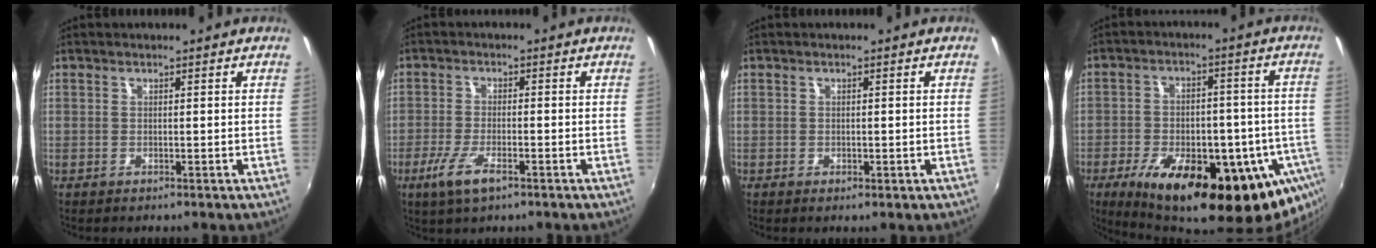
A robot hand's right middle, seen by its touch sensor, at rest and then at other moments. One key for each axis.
{"total": 6.1, "fx": -3.4, "fy": 1.7, "fz": 4.8, "tx": -0.112, "ty": -0.014, "tz": -0.066}
{"total": 0.9, "fx": -0.4, "fy": 0.6, "fz": 0.6, "tx": -0.008, "ty": -0.004, "tz": -0.007}
{"total": 27.3, "fx": -13.7, "fy": 12.3, "fz": 20.2, "tx": -0.326, "ty": -0.041, "tz": -0.178}